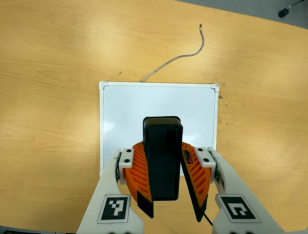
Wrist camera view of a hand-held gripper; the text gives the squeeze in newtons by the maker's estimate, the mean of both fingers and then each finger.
{"total": 11.4, "left": 10.4, "right": 12.4}